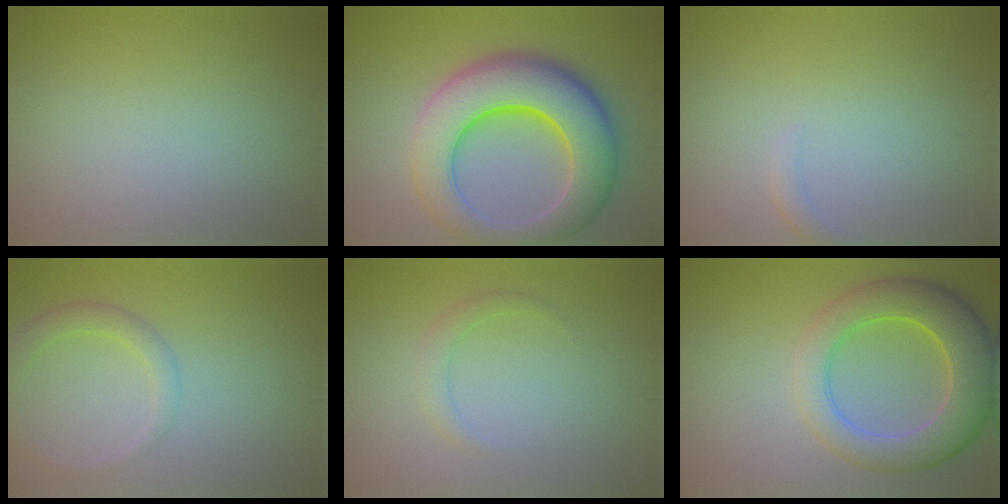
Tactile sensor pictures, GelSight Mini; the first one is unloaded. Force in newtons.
{"total": 11.5, "press": 11.5, "slide": 0.3}
{"total": 1.0, "press": 0.9, "slide": 0.2}
{"total": 2.3, "press": 2.3, "slide": 0.1}
{"total": 1.5, "press": 1.5, "slide": 0.1}
{"total": 7.8, "press": 7.8, "slide": 0.3}